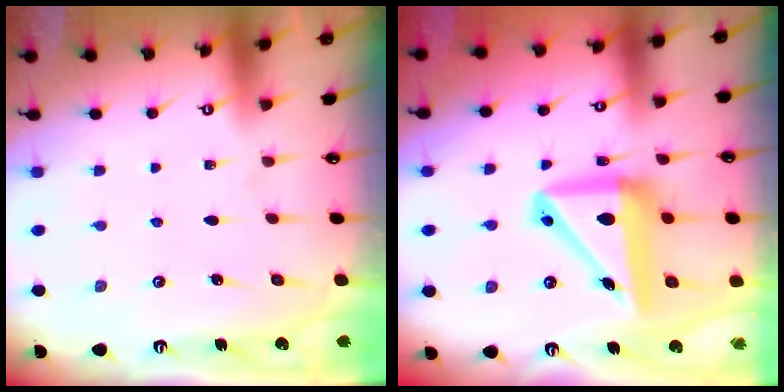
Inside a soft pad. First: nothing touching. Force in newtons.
{"total": 14.1, "press": 13.8, "slide": 2.9}